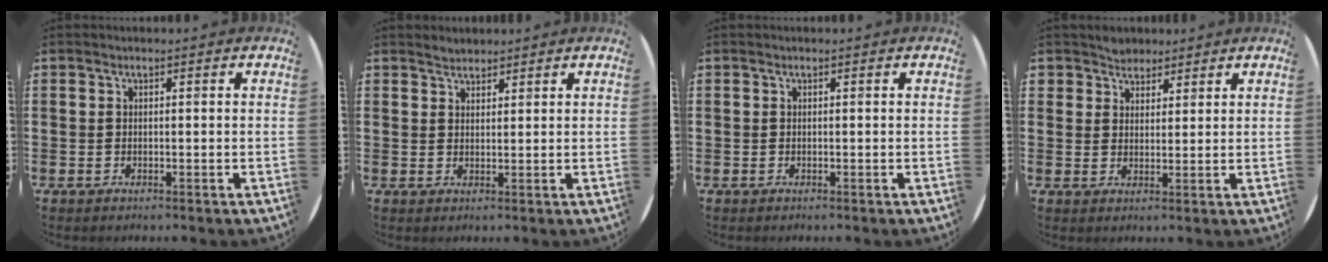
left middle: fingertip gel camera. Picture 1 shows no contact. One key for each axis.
{"total": 1.8, "fx": 1.7, "fy": 0.5, "fz": 0.0, "tx": -0.002, "ty": 0.004, "tz": 0.034}
{"total": 0.0}
{"total": 2.9, "fx": 2.6, "fy": 1.2, "fz": -0.4, "tx": -0.001, "ty": 0.006, "tz": 0.052}